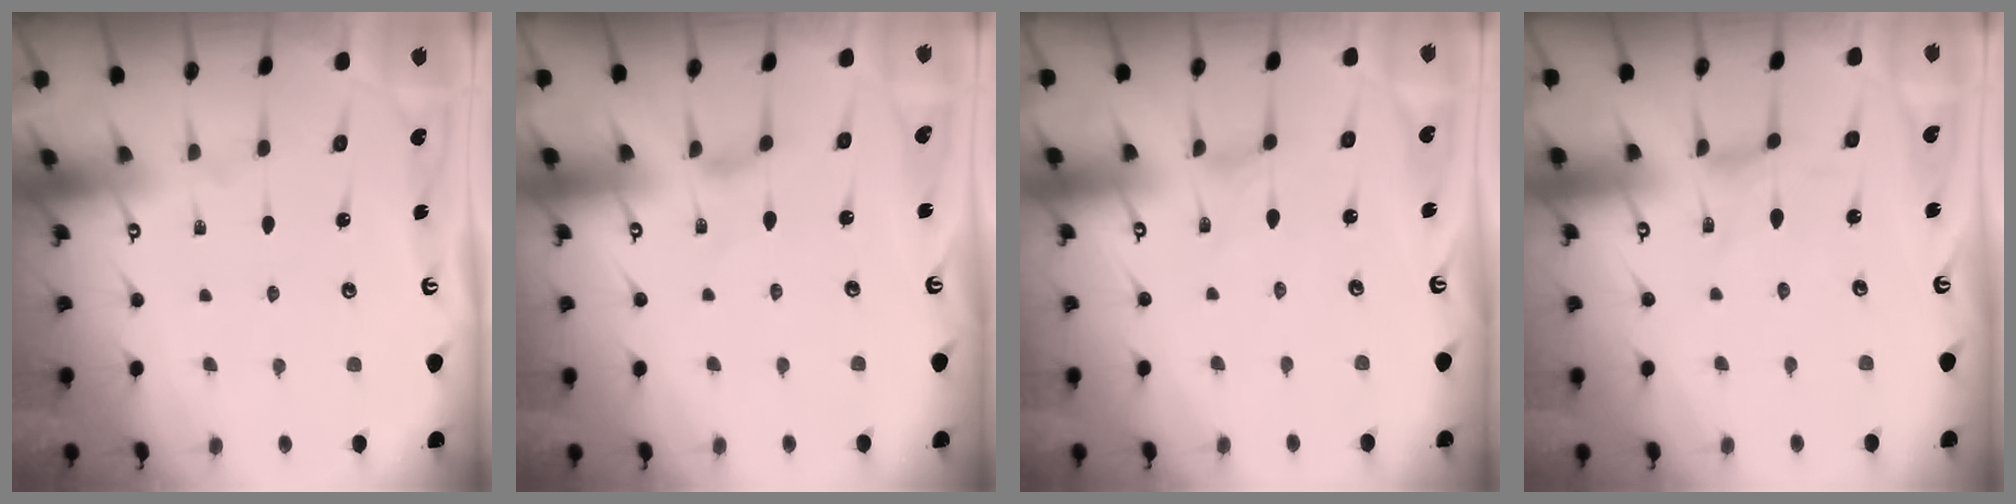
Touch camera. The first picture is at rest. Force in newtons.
{"total": 0.6, "press": 0.6, "slide": 0.2}
{"total": 0.0}
{"total": 0.0}